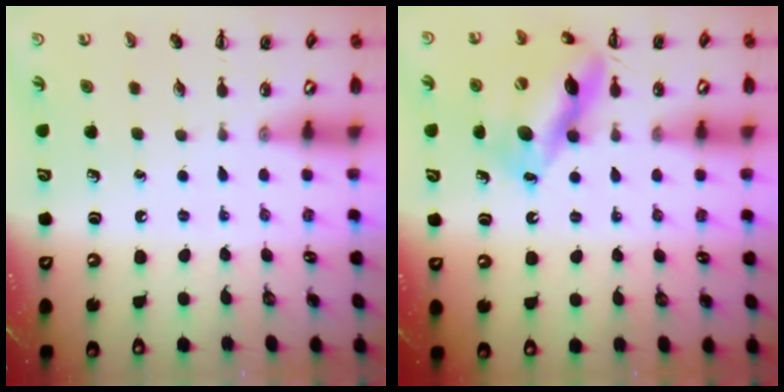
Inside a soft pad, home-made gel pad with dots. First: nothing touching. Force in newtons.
{"total": 14.4, "press": 14.3, "slide": 1.7}